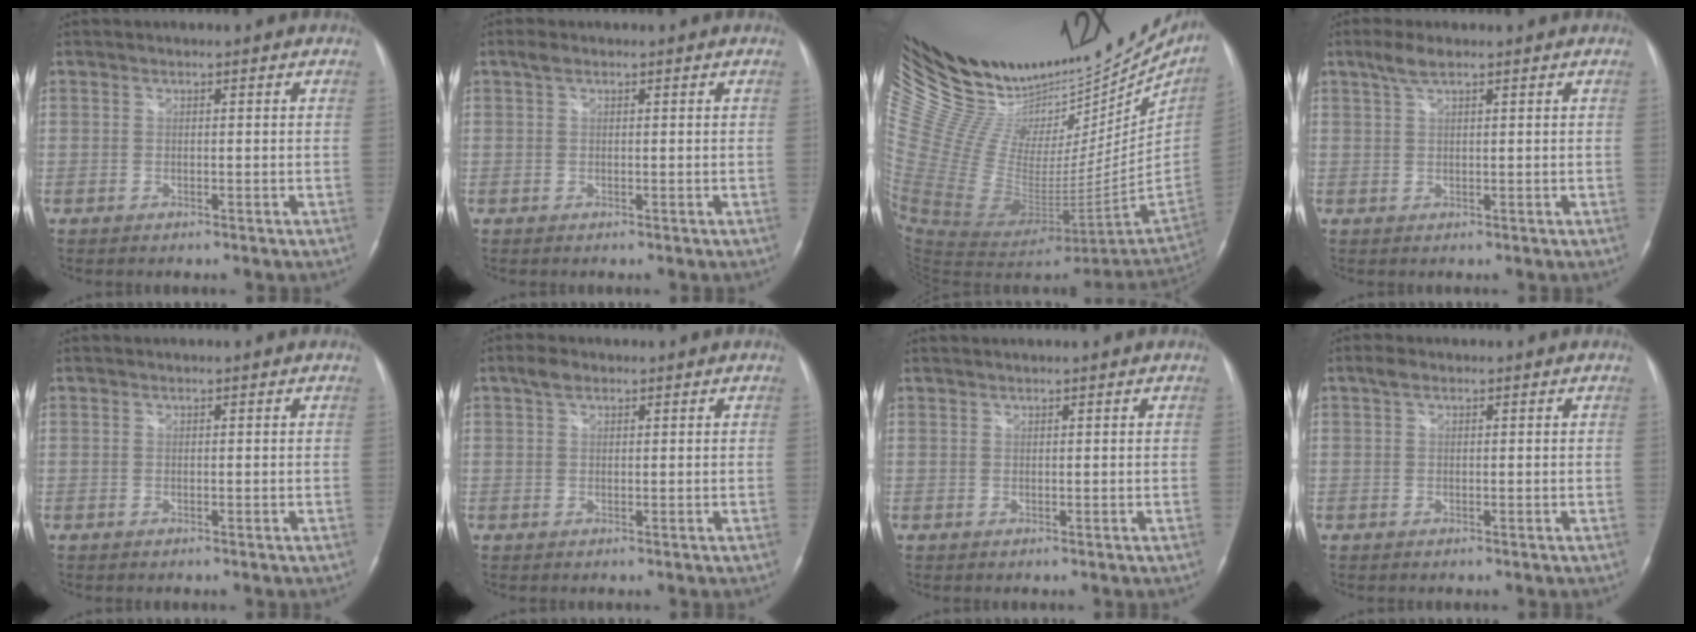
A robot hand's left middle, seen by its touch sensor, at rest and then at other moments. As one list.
[{"total": 1.3, "force": [0.8, 0.6, 0.8], "torque": [-0.019, 0.016, 0.016]}, {"total": 36.1, "force": [28.1, 15.6, 16.4], "torque": [-0.312, 0.015, 0.438]}, {"total": 2.8, "force": [2.0, 0.5, 2.0], "torque": [-0.047, 0.009, 0.042]}, {"total": 0.0}, {"total": 2.2, "force": [1.4, 1.1, 1.2], "torque": [-0.026, 0.013, 0.027]}, {"total": 1.7, "force": [1.4, -0.5, 0.7], "torque": [-0.008, 0.018, 0.028]}, {"total": 1.4, "force": [0.8, 0.7, 0.8], "torque": [-0.020, 0.016, 0.016]}]